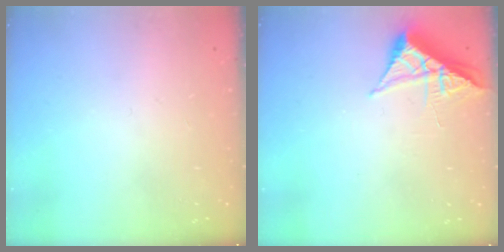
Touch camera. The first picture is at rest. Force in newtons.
{"total": 6.5, "press": 6.5, "slide": 0.7}